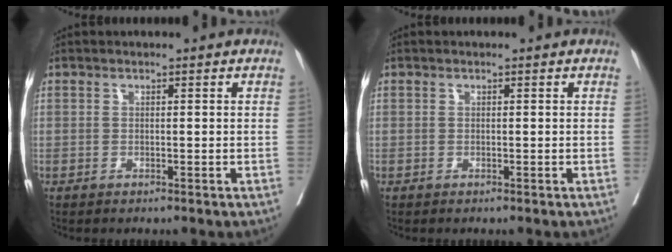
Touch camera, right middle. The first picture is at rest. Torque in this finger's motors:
{"motor_torque": [0.03, -0.19, 0.00, 0.00]}